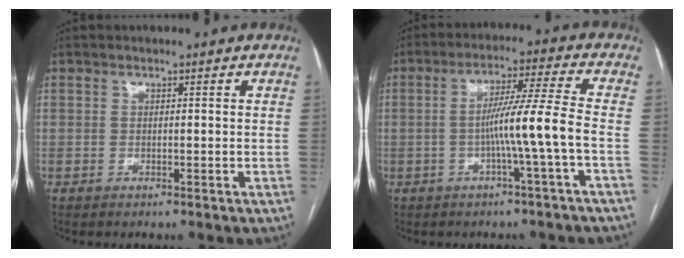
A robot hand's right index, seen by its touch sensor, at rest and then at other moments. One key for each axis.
{"total": 8.3, "fx": -2.1, "fy": -1.8, "fz": 7.8, "tx": -0.136, "ty": 0.013, "tz": -0.036}